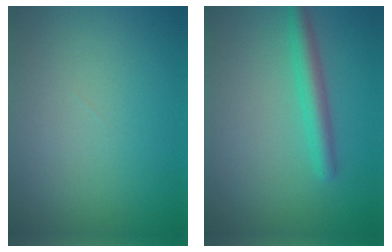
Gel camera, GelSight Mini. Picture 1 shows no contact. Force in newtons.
{"total": 2.7, "press": 2.7, "slide": 0.1}